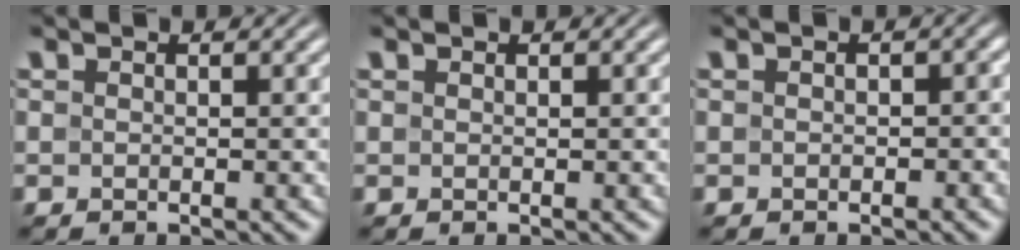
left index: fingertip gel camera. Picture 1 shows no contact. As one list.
[{"total": 0.0}, {"total": 1.0, "force": [-0.2, 0.7, 0.6], "torque": [-0.006, -0.003, -0.003]}]